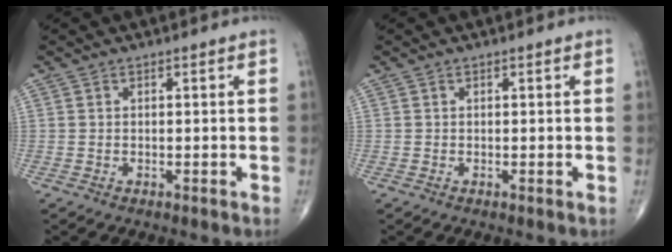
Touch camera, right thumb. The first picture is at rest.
{"total": 0.0}